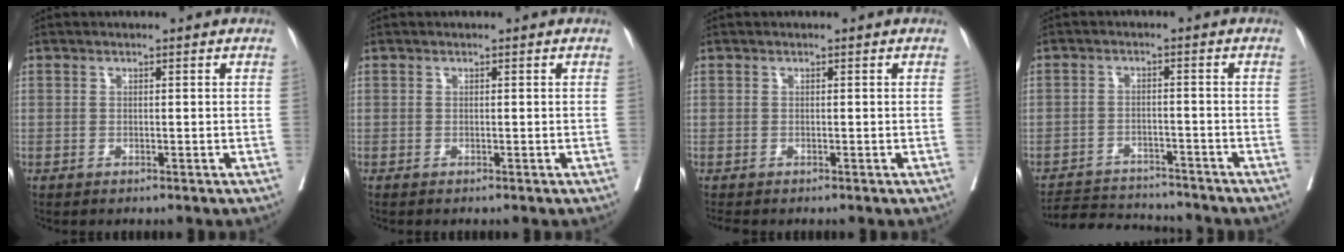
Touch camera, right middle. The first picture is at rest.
{"total": 0.6, "force": [-0.5, -0.1, 0.4], "torque": [-0.006, 0.002, -0.008]}
{"total": 1.1, "force": [-1.0, 0.3, 0.3], "torque": [-0.010, -0.004, -0.018]}
{"total": 7.9, "force": [-7.7, 1.7, 0.5], "torque": [-0.004, 0.007, -0.122]}